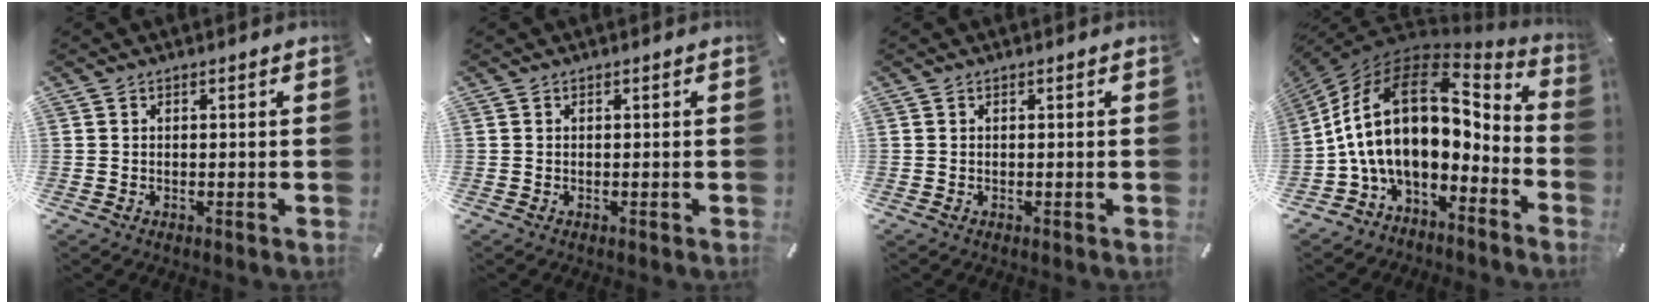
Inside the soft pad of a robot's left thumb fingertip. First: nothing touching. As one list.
[{"total": 0.0}, {"total": 0.0}, {"total": 23.2, "force": [0.3, 13.9, 18.5], "torque": [-0.375, -0.013, 0.006]}]